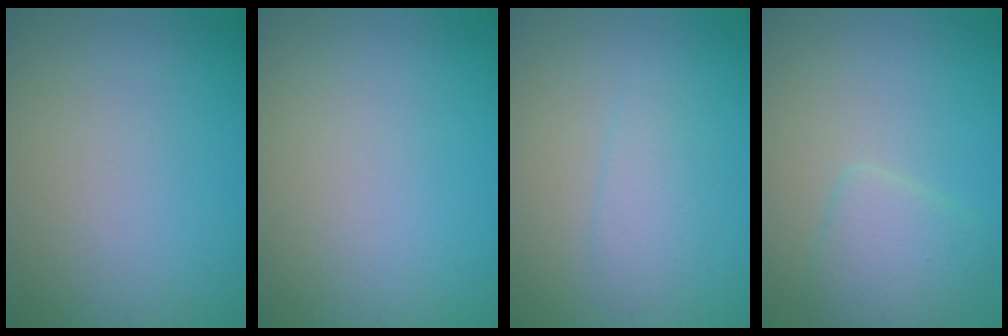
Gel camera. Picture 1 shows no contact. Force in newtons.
{"total": 0.0}
{"total": 2.0, "press": 1.9, "slide": 0.1}
{"total": 3.1, "press": 3.0, "slide": 0.2}